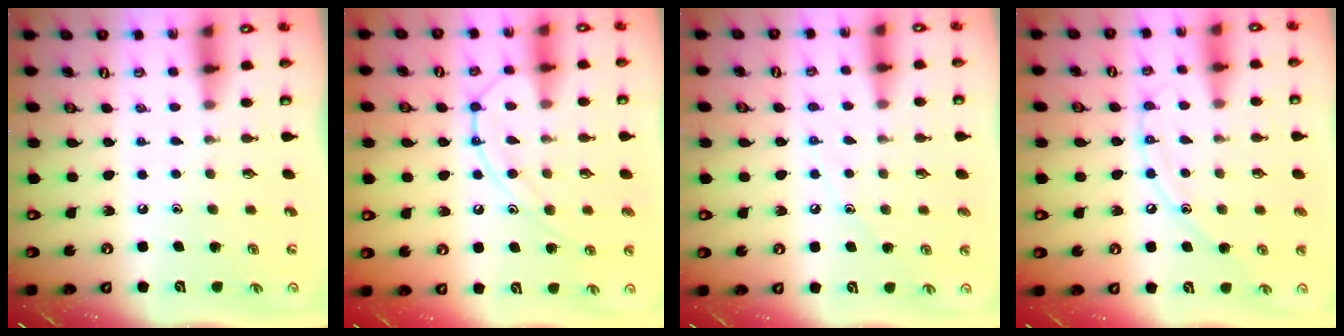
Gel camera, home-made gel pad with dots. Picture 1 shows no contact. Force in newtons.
{"total": 13.0, "press": 12.9, "slide": 1.2}
{"total": 5.6, "press": 5.6, "slide": 0.7}
{"total": 8.6, "press": 8.6, "slide": 0.7}